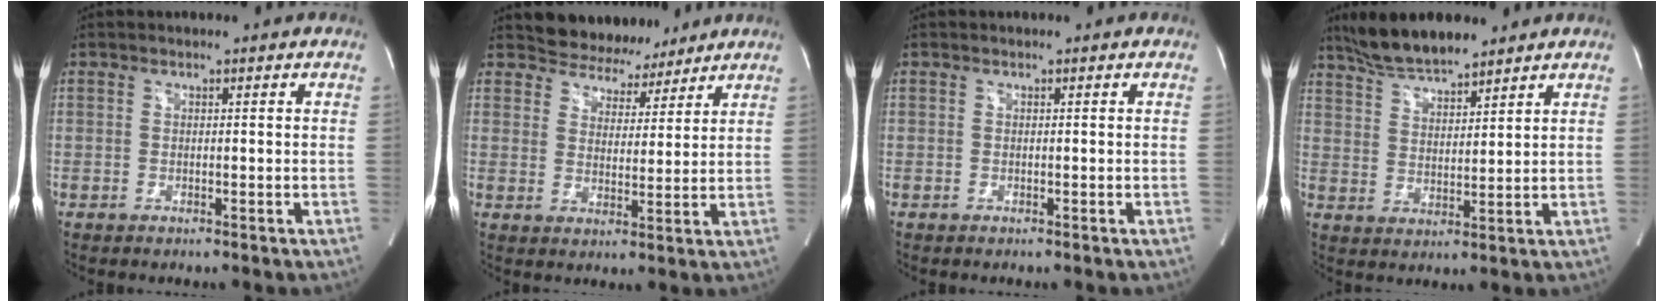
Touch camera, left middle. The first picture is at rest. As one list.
[{"total": 7.3, "force": [6.7, 2.9, 0.5], "torque": [-0.006, 0.002, 0.098]}, {"total": 0.0}, {"total": 8.7, "force": [7.6, 1.5, 4.0], "torque": [-0.082, 0.011, 0.146]}]